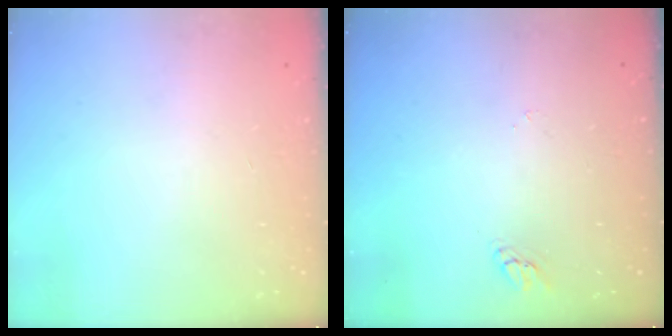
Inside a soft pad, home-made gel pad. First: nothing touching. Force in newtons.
{"total": 2.0, "press": 2.0, "slide": 0.2}